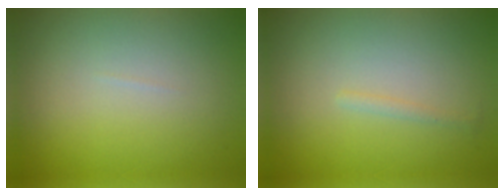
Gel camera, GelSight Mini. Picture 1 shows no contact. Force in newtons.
{"total": 0.6, "press": 0.6, "slide": 0.0}